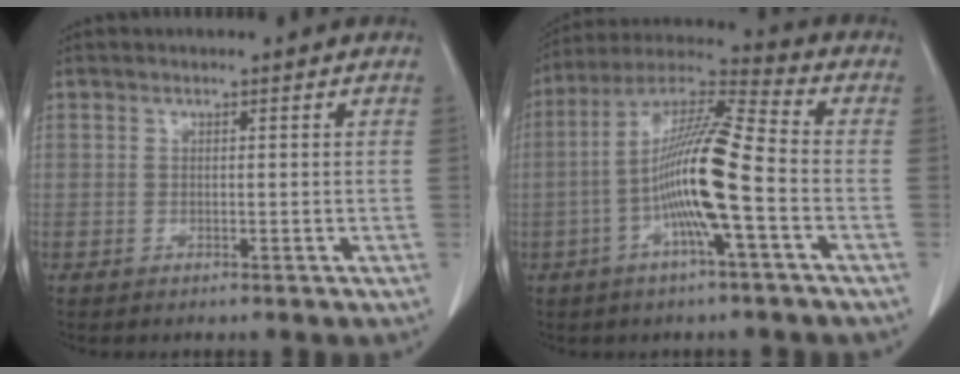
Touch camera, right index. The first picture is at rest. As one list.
[{"total": 13.7, "force": [-3.2, 0.6, 13.3], "torque": [-0.260, 0.010, -0.066]}]